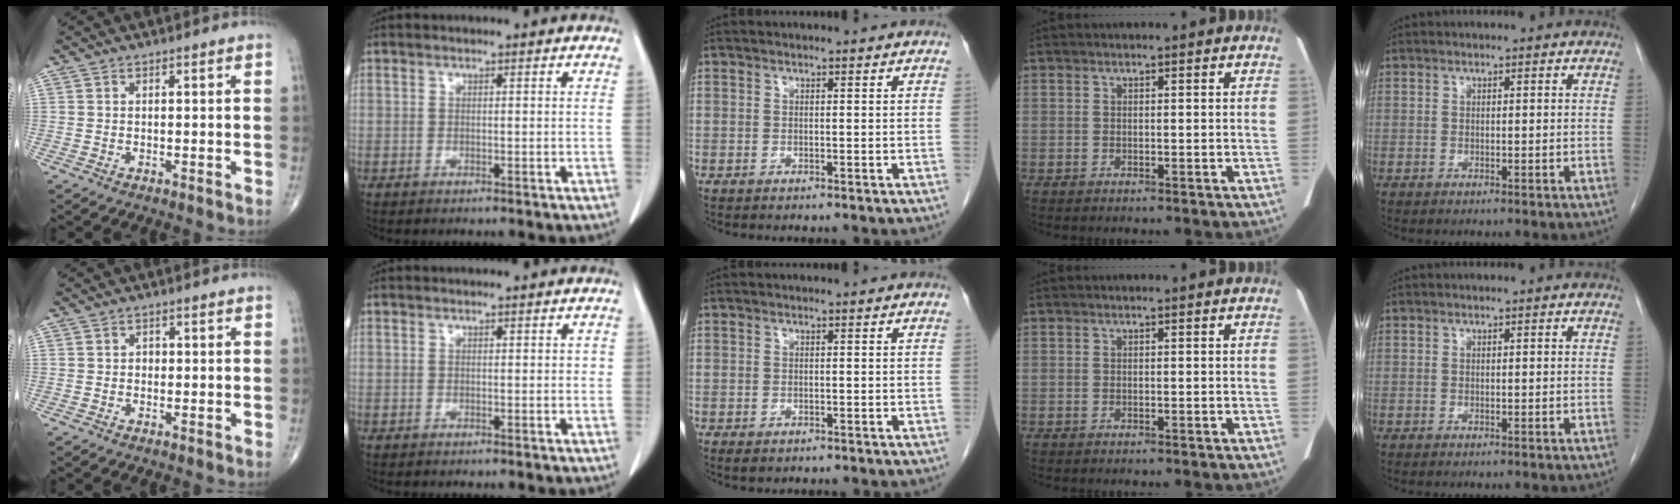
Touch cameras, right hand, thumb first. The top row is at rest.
{"thumb": {"total": 1.0, "force": [-0.1, 0.9, 0.5], "torque": [-0.002, 0.004, -0.006]}, "index": {"total": 0.6, "force": [0.2, 0.4, 0.4], "torque": [0.000, 0.002, 0.001]}, "middle": {"total": 1.1, "force": [-0.6, 0.7, 0.6], "torque": [-0.008, 0.001, -0.002]}}